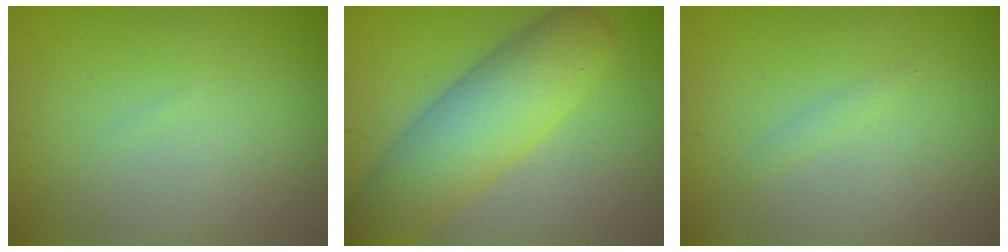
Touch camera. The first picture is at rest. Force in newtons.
{"total": 7.6, "press": 7.6, "slide": 0.4}
{"total": 0.6, "press": 0.6, "slide": 0.1}